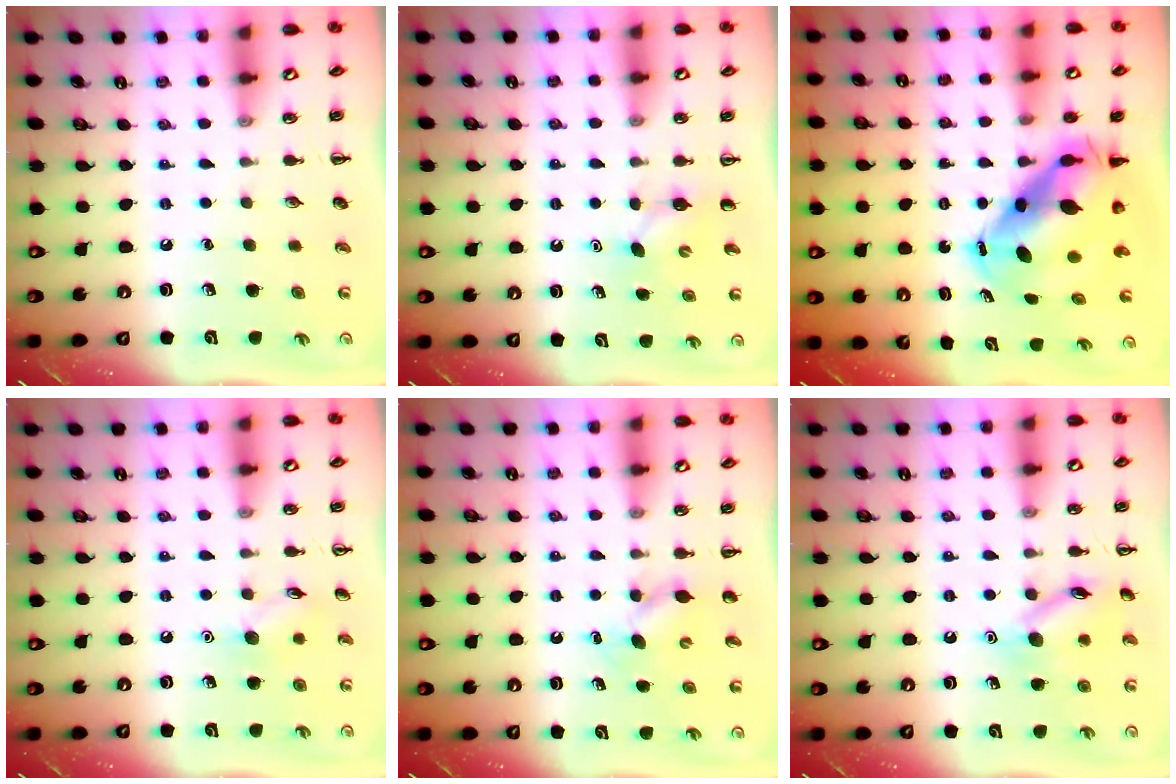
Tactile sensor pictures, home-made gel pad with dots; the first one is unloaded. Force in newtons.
{"total": 3.8, "press": 3.7, "slide": 0.8}
{"total": 11.0, "press": 10.7, "slide": 2.7}
{"total": 7.2, "press": 7.2, "slide": 0.5}
{"total": 4.2, "press": 4.1, "slide": 0.9}
{"total": 11.8, "press": 11.7, "slide": 0.6}